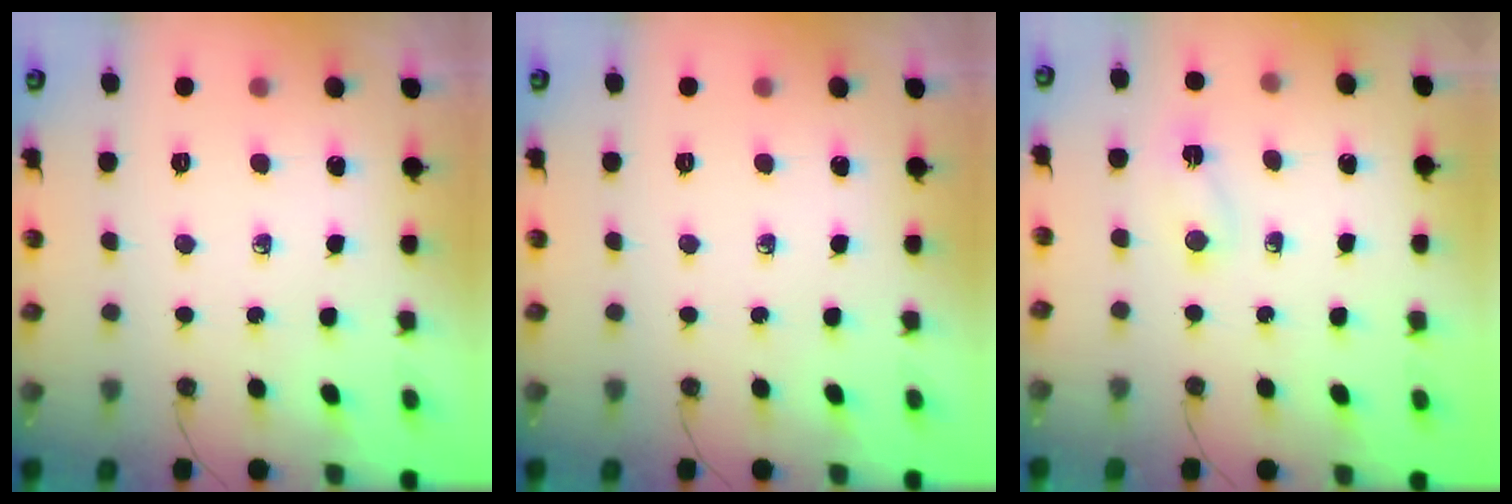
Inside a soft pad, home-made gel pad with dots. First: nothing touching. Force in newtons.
{"total": 0.0}
{"total": 2.4, "press": 2.4, "slide": 0.5}